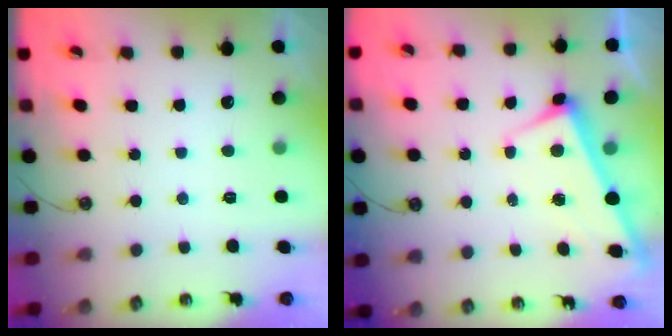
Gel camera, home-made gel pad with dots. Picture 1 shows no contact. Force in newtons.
{"total": 2.7, "press": 2.7, "slide": 0.4}